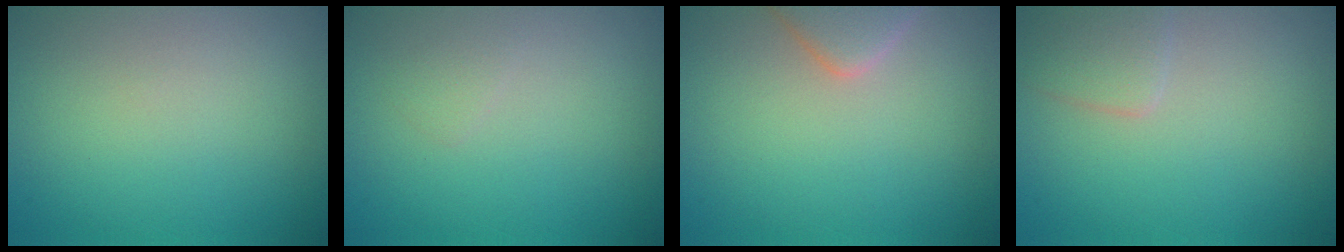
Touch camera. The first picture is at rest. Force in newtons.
{"total": 0.7, "press": 0.7, "slide": 0.0}
{"total": 2.8, "press": 2.8, "slide": 0.3}
{"total": 1.9, "press": 1.9, "slide": 0.1}